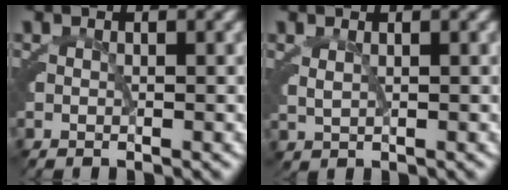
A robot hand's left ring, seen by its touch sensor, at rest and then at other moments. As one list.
[{"total": 1.0, "force": [0.8, 0.4, 0.5], "torque": [-0.015, -0.007, 0.026]}]